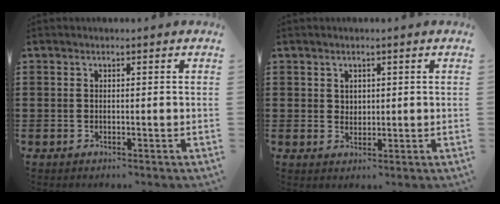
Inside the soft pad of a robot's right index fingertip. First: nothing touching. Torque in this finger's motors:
{"motor_torque": [-0.49, 0.72, -0.05, -0.01]}